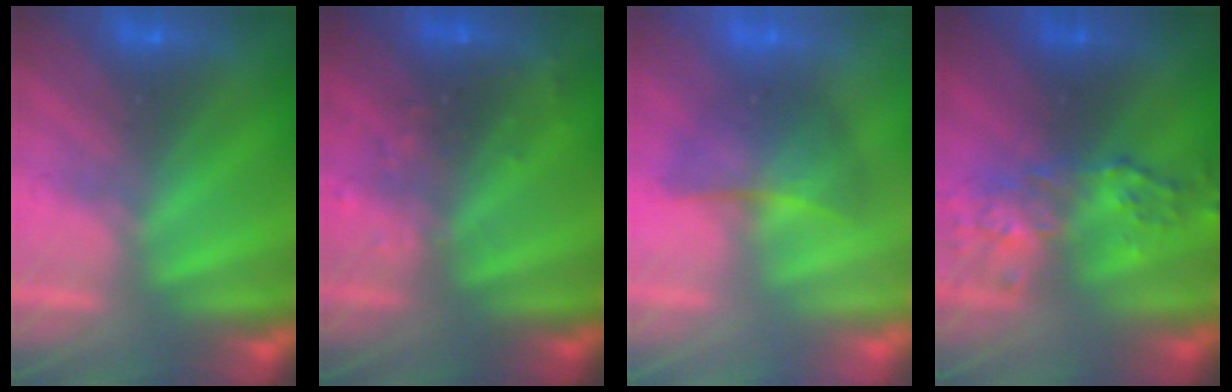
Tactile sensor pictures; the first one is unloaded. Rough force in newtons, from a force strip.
{"total": 2.9}
{"total": 2.1}
{"total": 7.3}